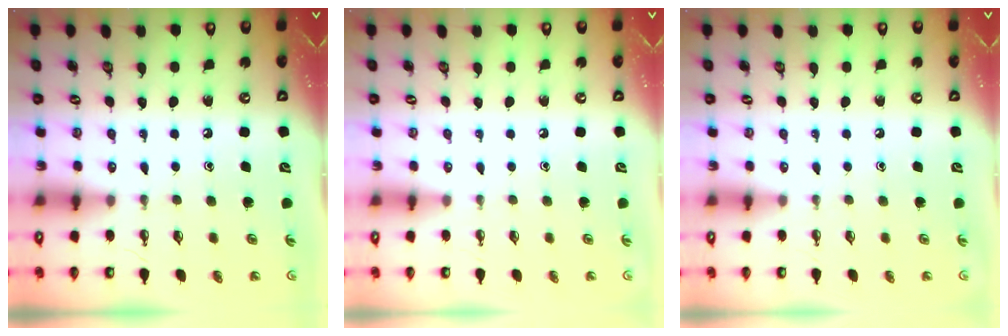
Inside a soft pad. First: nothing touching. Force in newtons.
{"total": 0.0}
{"total": 0.0}